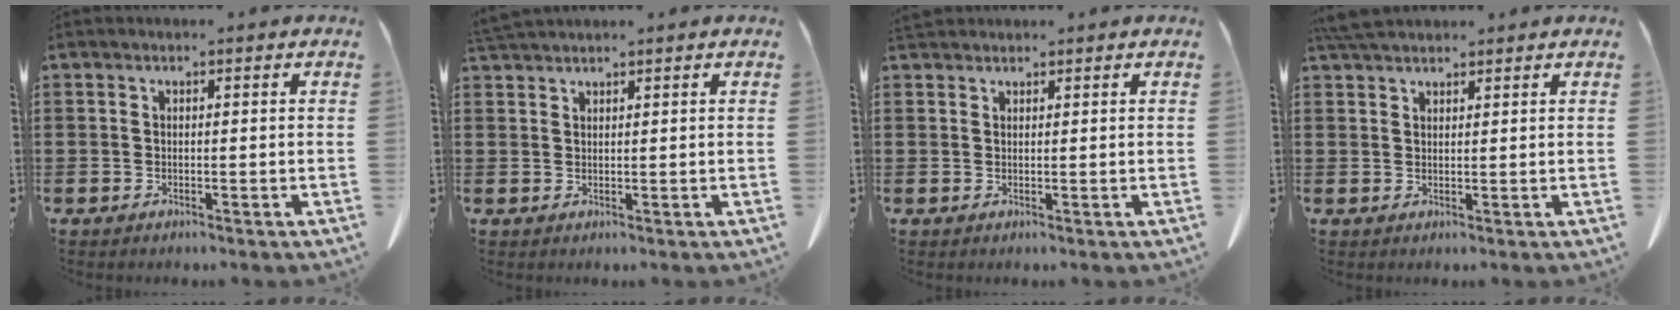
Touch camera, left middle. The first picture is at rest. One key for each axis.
{"total": 1.9, "fx": 1.9, "fy": 0.0, "fz": 0.4, "tx": -0.014, "ty": 0.000, "tz": 0.039}
{"total": 1.4, "fx": 1.3, "fy": 0.3, "fz": 0.3, "tx": -0.010, "ty": 0.000, "tz": 0.028}
{"total": 3.5, "fx": 3.2, "fy": 0.7, "fz": 1.3, "tx": -0.035, "ty": -0.003, "tz": 0.063}